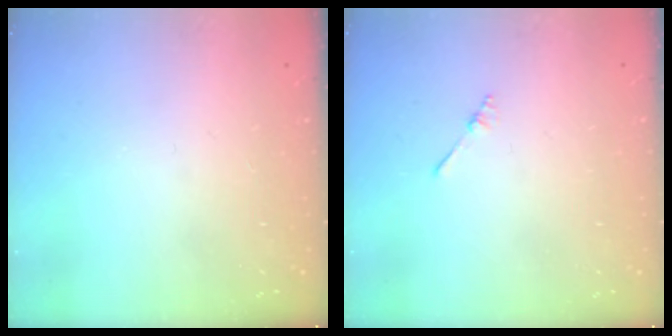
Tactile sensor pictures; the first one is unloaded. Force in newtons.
{"total": 2.0, "press": 2.0, "slide": 0.3}